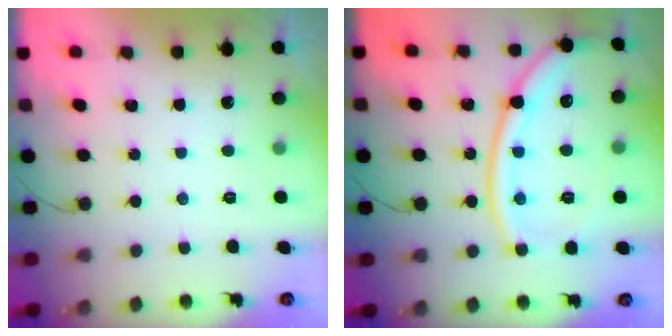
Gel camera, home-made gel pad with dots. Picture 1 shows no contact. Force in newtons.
{"total": 17.2, "press": 17.1, "slide": 2.1}